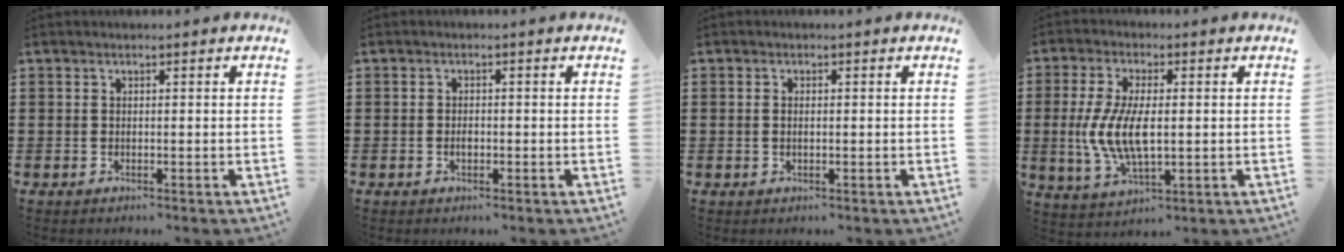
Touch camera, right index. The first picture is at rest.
{"total": 1.1, "force": [-0.4, 0.5, 0.9], "torque": [-0.019, -0.004, -0.006]}
{"total": 1.1, "force": [0.0, 0.5, 1.0], "torque": [-0.019, 0.004, -0.001]}
{"total": 9.1, "force": [-0.1, 3.9, 8.2], "torque": [-0.192, -0.006, -0.010]}